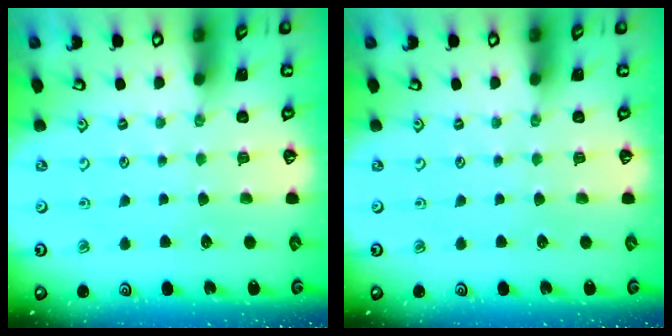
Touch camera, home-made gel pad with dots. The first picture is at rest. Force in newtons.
{"total": 0.0}